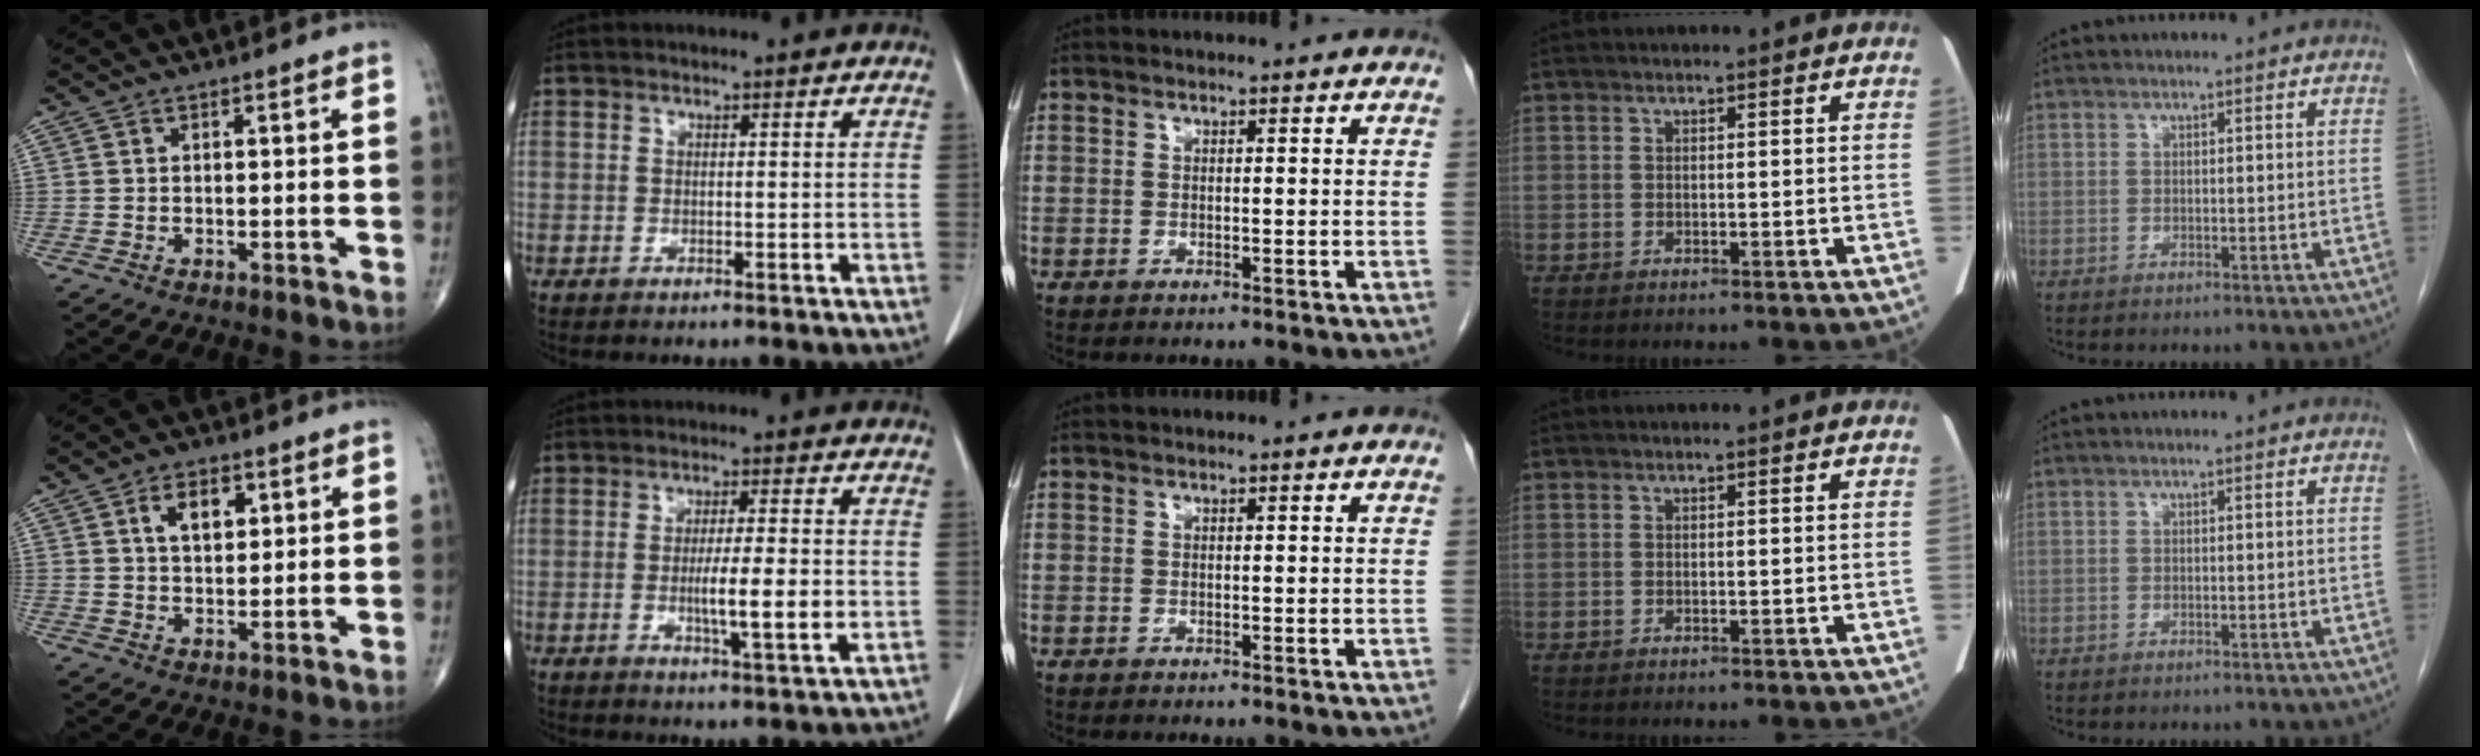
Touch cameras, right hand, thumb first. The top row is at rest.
{"thumb": {"total": 6.2, "force": [2.4, 3.7, 4.3], "torque": [-0.055, -0.009, 0.041]}, "index": {"total": 7.1, "force": [-1.1, 0.2, 7.0], "torque": [-0.116, -0.012, -0.019]}}